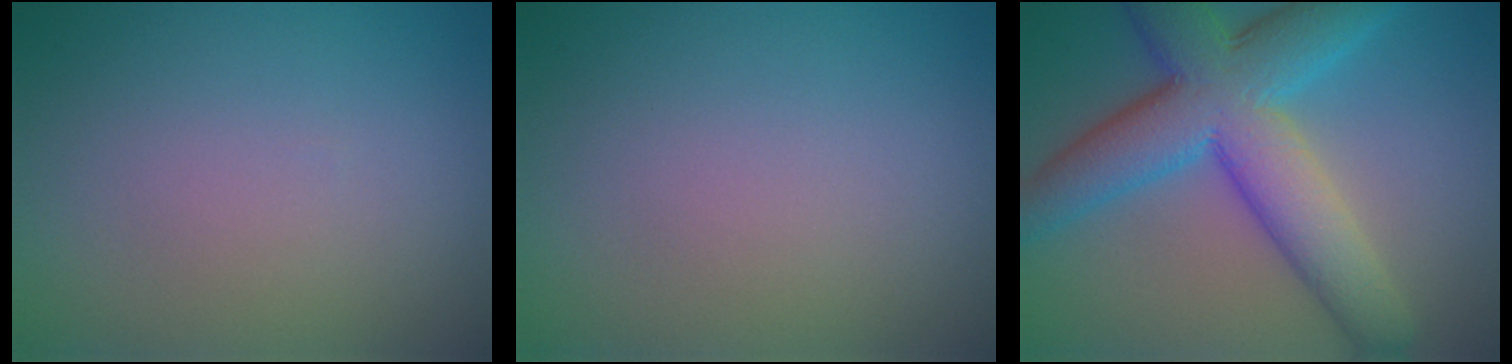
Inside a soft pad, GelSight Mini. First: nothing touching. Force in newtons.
{"total": 0.0}
{"total": 10.1, "press": 10.1, "slide": 0.3}